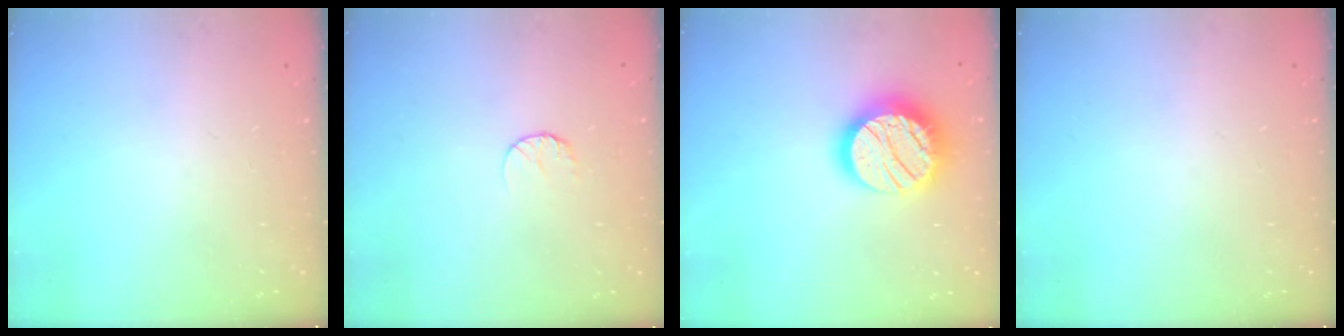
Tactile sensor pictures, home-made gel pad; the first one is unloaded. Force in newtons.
{"total": 4.7, "press": 4.7, "slide": 0.4}
{"total": 18.5, "press": 18.5, "slide": 1.0}
{"total": 0.0}